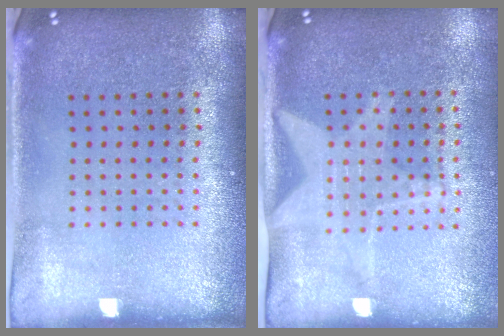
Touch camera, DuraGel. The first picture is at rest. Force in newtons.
{"total": 1.8, "press": 1.5, "slide": 1.0}